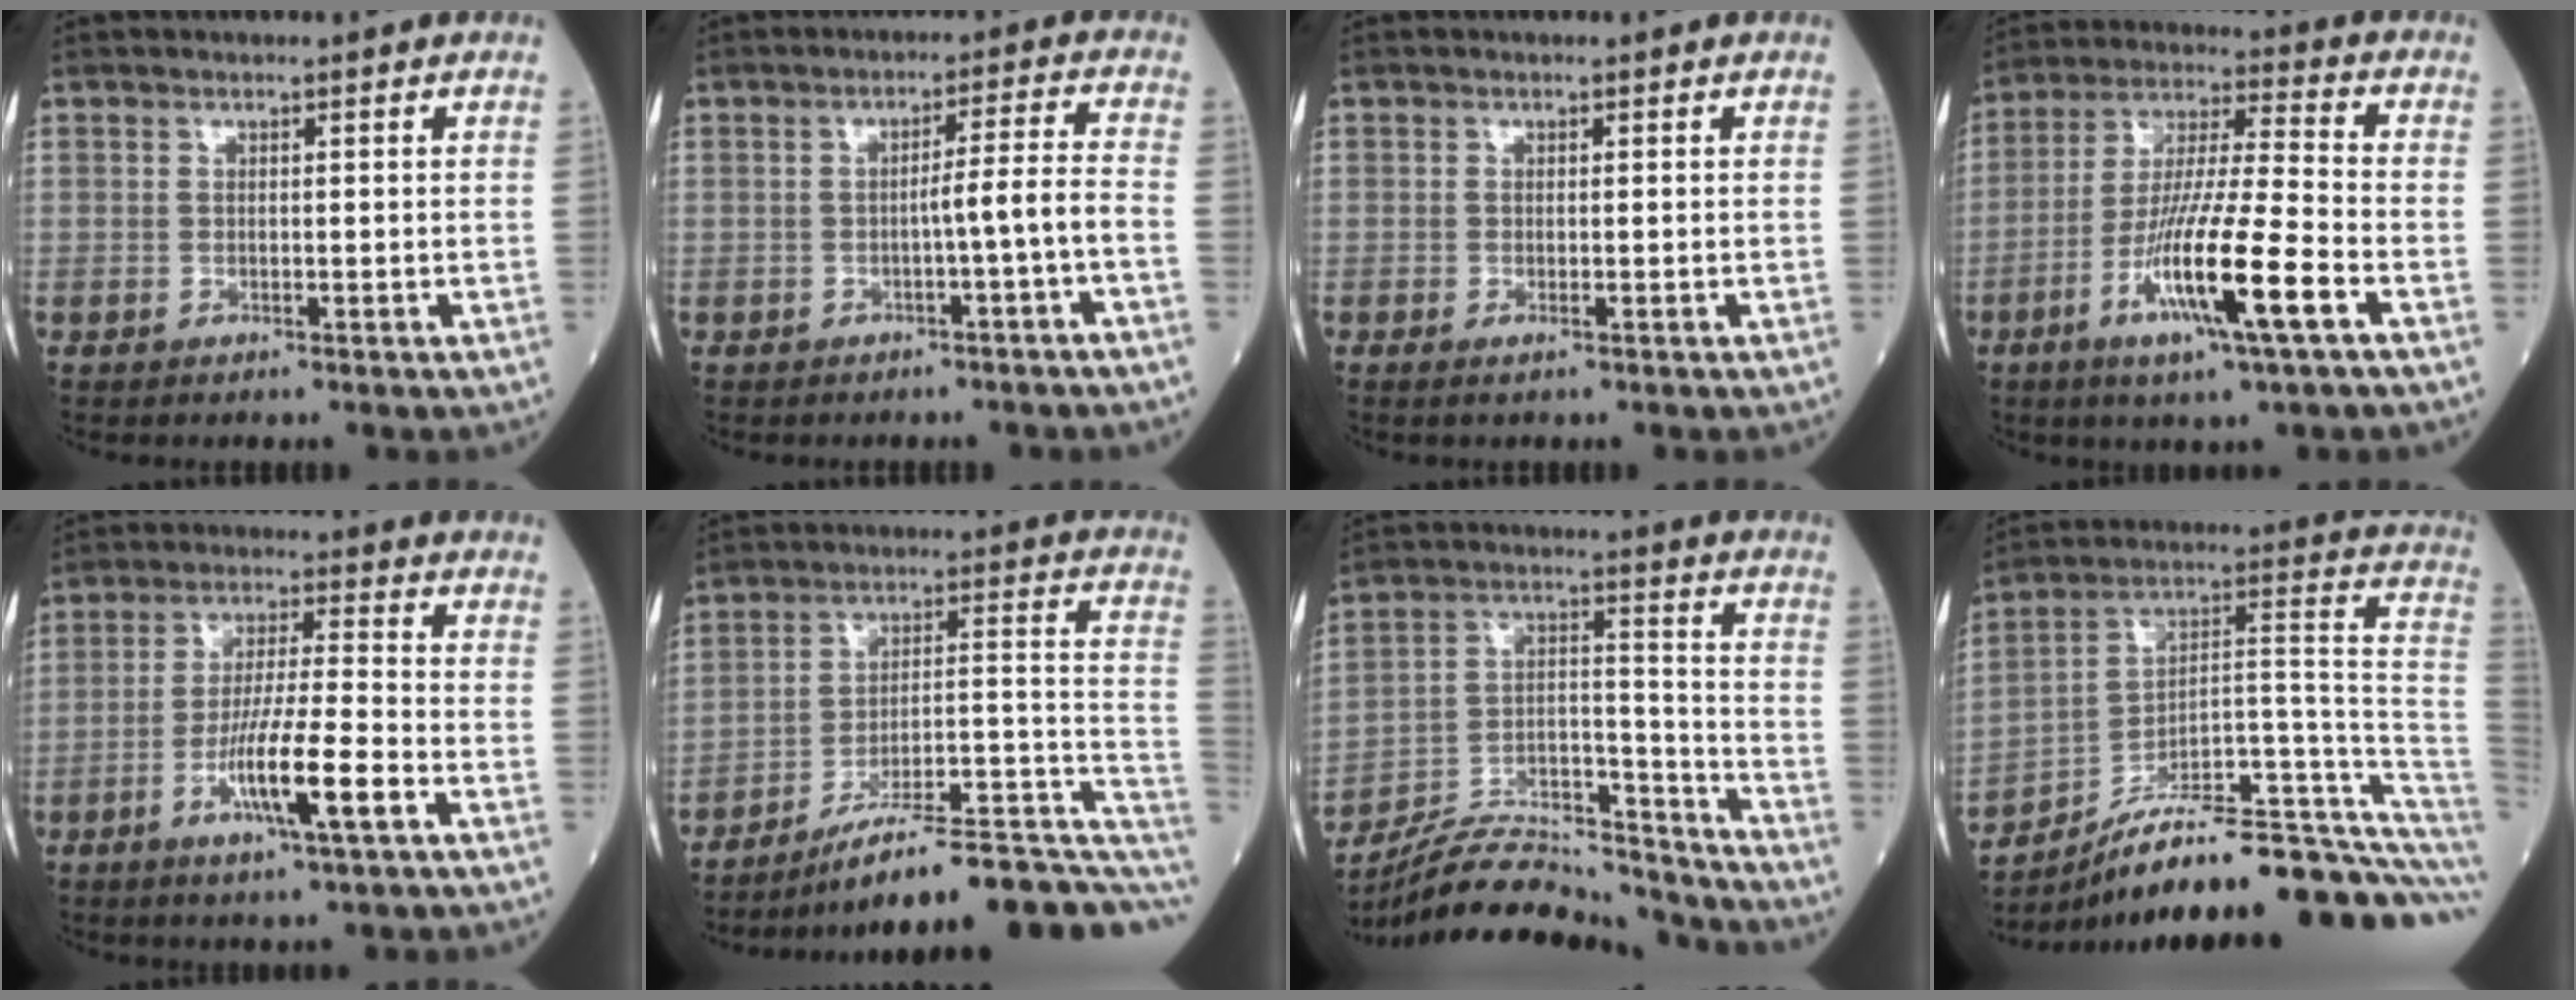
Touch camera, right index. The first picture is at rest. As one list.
[{"total": 4.3, "force": [-1.8, -1.0, 3.8], "torque": [-0.056, 0.009, -0.027]}, {"total": 0.7, "force": [-0.3, 0.0, 0.6], "torque": [-0.012, -0.003, -0.005]}, {"total": 15.1, "force": [-6.1, 0.3, 13.8], "torque": [-0.269, -0.019, -0.112]}, {"total": 10.3, "force": [-4.3, 0.2, 9.4], "torque": [-0.172, -0.009, -0.079]}, {"total": 19.4, "force": [-11.9, 3.8, 14.9], "torque": [-0.141, 0.054, -0.170]}, {"total": 20.4, "force": [-19.8, 2.0, 4.9], "torque": [-0.107, 0.024, -0.322]}, {"total": 25.5, "force": [-20.2, 0.6, 15.5], "torque": [-0.126, 0.050, -0.307]}]